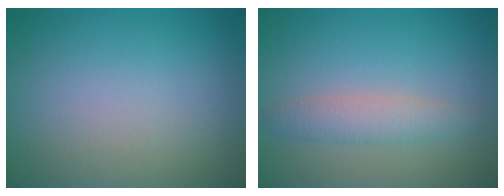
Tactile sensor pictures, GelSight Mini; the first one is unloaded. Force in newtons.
{"total": 2.4, "press": 2.4, "slide": 0.1}